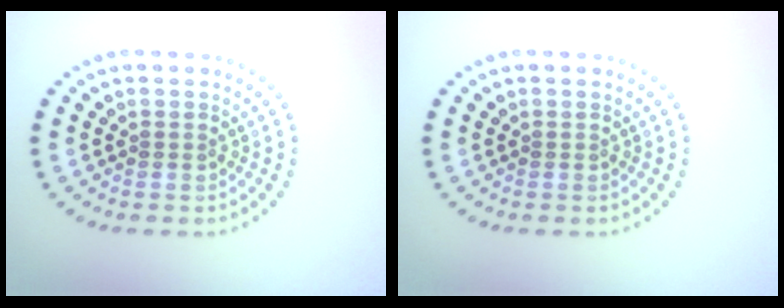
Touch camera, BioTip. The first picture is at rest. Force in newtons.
{"total": 0.0}